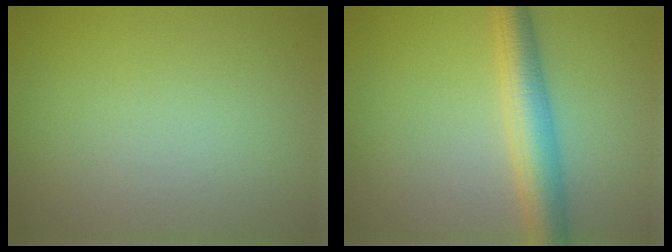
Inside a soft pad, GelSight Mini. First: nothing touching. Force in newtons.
{"total": 4.9, "press": 4.9, "slide": 0.0}